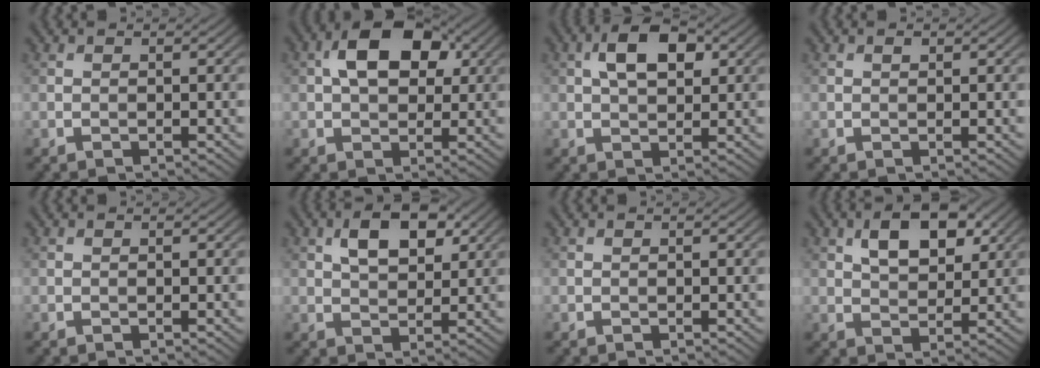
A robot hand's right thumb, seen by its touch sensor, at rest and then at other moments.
{"total": 8.8, "force": [2.3, 5.4, 6.5], "torque": [-0.114, 0.014, 0.032]}
{"total": 6.4, "force": [1.9, 3.4, 5.1], "torque": [-0.092, 0.008, 0.027]}
{"total": 0.6, "force": [0.3, 0.2, 0.5], "torque": [-0.006, -0.001, 0.004]}
{"total": 0.0}
{"total": 6.6, "force": [2.7, 3.5, 4.9], "torque": [-0.084, 0.001, 0.043]}
{"total": 0.0}
{"total": 7.3, "force": [3.1, 3.9, 5.3], "torque": [-0.090, 0.001, 0.051]}